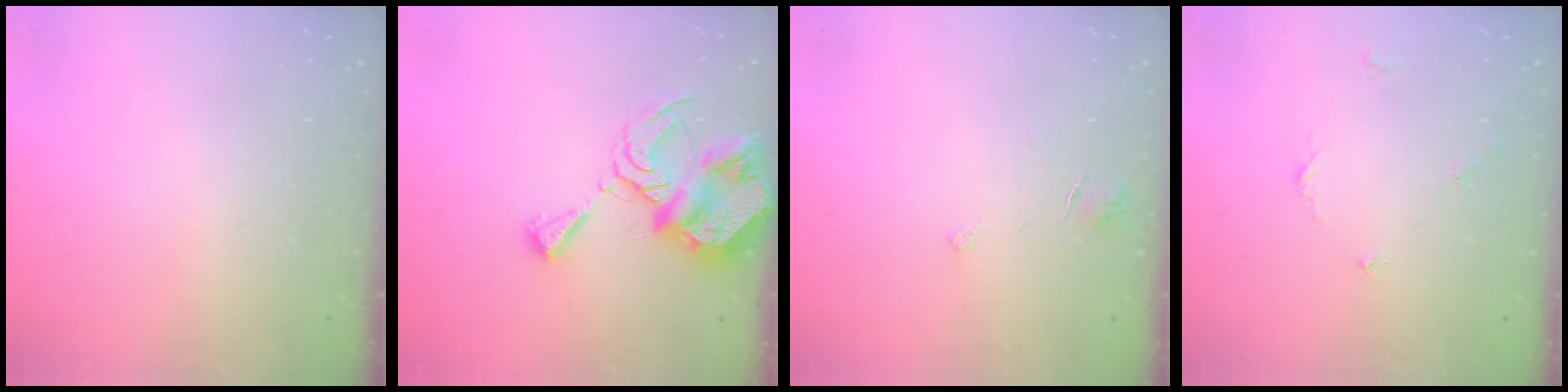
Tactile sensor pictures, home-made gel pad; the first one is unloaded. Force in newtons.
{"total": 10.4, "press": 10.3, "slide": 1.3}
{"total": 3.0, "press": 3.0, "slide": 0.2}
{"total": 3.6, "press": 3.6, "slide": 0.4}